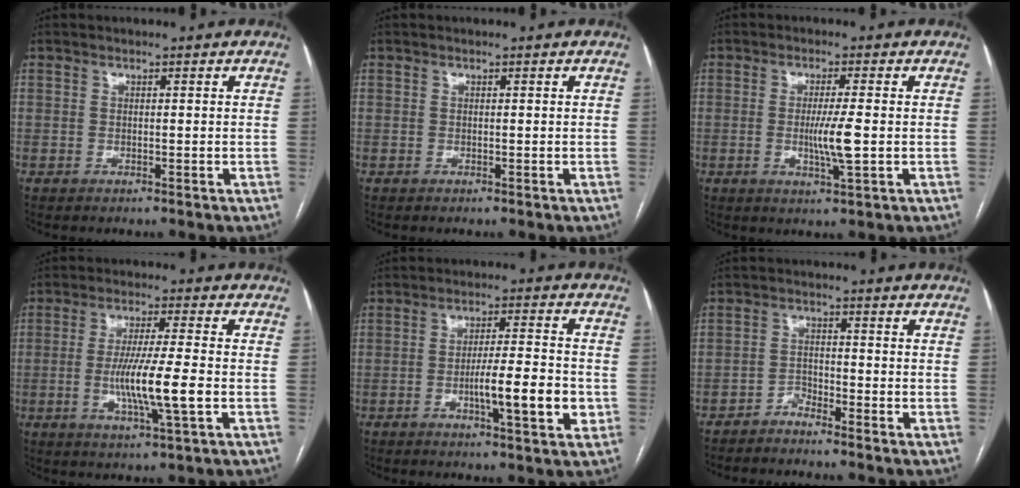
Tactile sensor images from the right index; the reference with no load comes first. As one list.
[{"total": 0.0}, {"total": 5.2, "force": [-0.6, -0.2, 5.1], "torque": [-0.098, -0.012, -0.011]}, {"total": 9.5, "force": [-1.9, -0.1, 9.3], "torque": [-0.178, -0.013, -0.036]}, {"total": 9.0, "force": [-2.4, 1.2, 8.6], "torque": [-0.138, 0.001, -0.038]}, {"total": 2.2, "force": [-2.2, 0.1, 0.4], "torque": [-0.006, -0.004, -0.044]}]